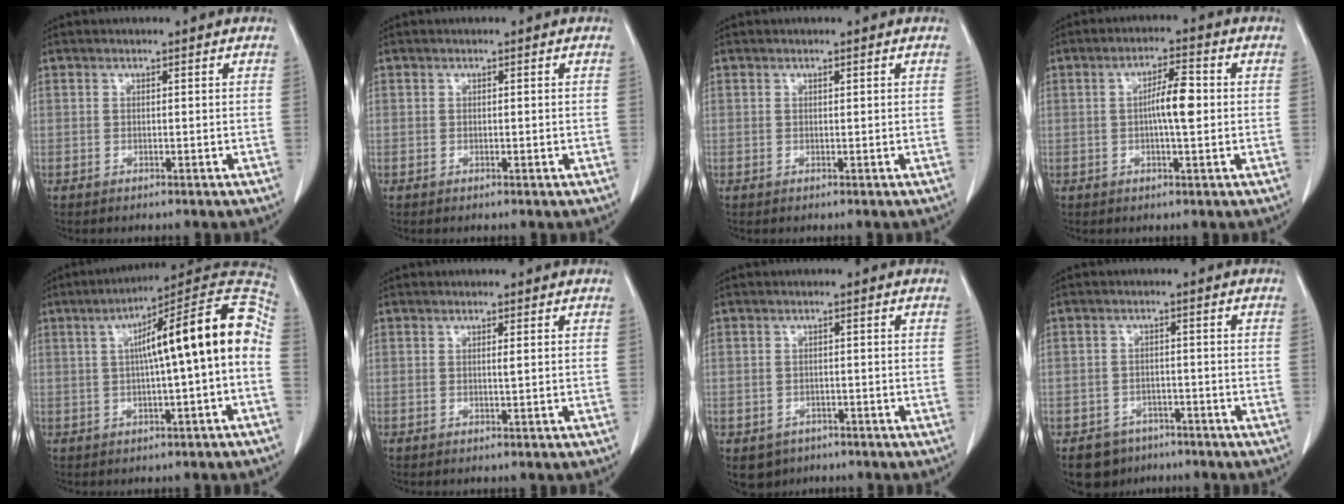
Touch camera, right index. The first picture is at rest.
{"total": 0.0}
{"total": 0.0}
{"total": 5.3, "force": [0.2, 0.8, 5.2], "torque": [-0.089, 0.009, 0.003]}
{"total": 15.8, "force": [0.7, 1.0, 15.8], "torque": [-0.223, 0.046, 0.007]}
{"total": 0.6, "force": [0.3, -0.2, 0.5], "torque": [-0.006, 0.000, 0.007]}
{"total": 3.8, "force": [-2.3, 3.0, 0.5], "torque": [-0.004, 0.005, -0.030]}
{"total": 5.0, "force": [-3.5, 3.5, 0.3], "torque": [0.001, 0.009, -0.050]}